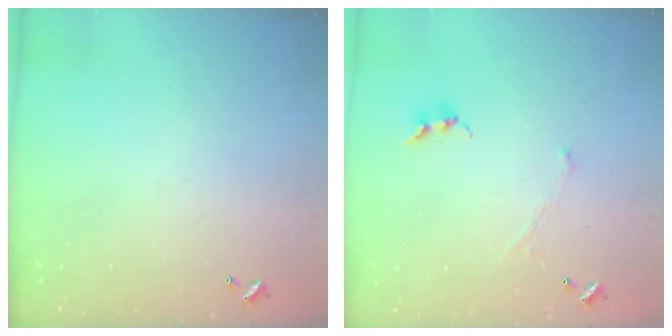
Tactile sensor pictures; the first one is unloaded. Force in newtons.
{"total": 0.8, "press": 0.7, "slide": 0.3}